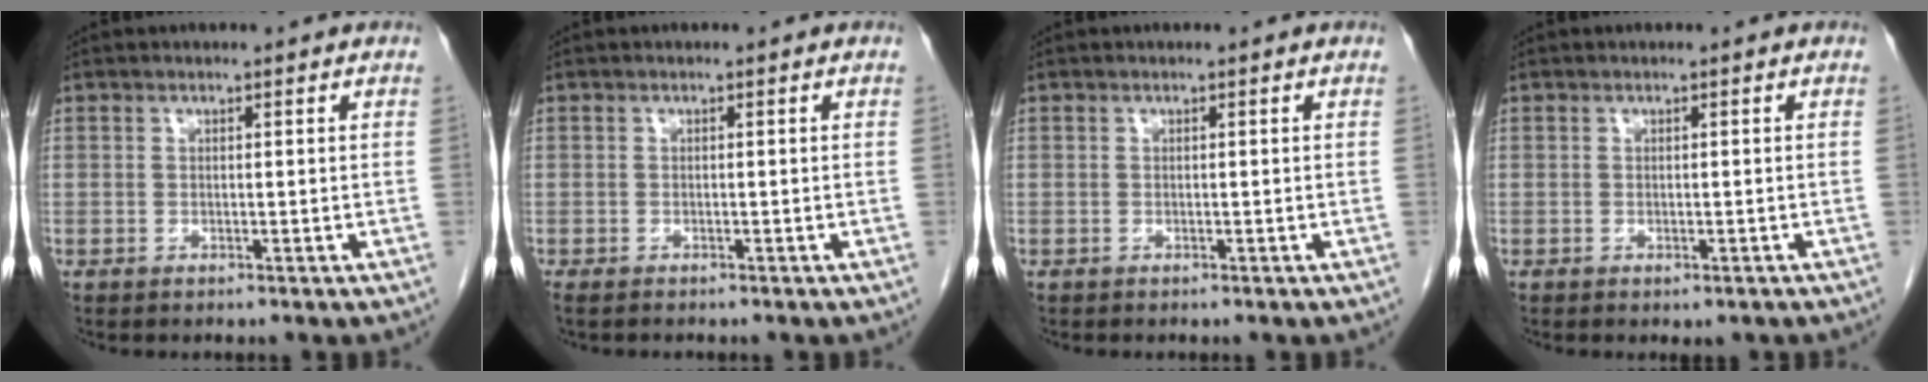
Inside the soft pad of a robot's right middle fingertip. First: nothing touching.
{"total": 1.7, "force": [-1.5, 0.4, 0.8], "torque": [-0.015, -0.006, -0.020]}
{"total": 0.0}
{"total": 0.9, "force": [-0.6, 0.5, 0.5], "torque": [-0.005, -0.001, -0.002]}